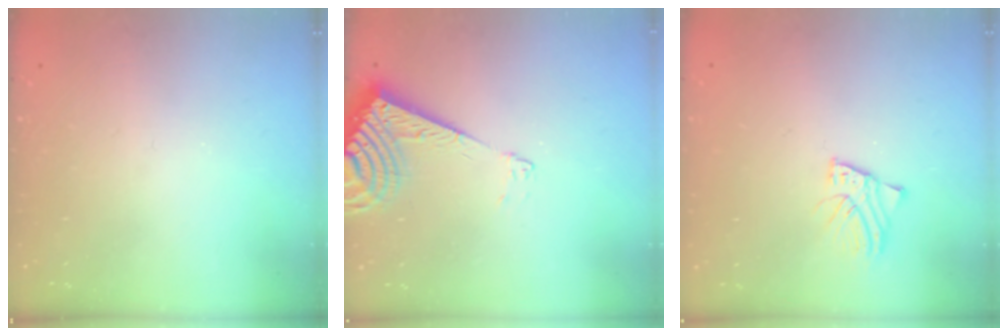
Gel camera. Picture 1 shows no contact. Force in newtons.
{"total": 10.1, "press": 10.0, "slide": 1.3}
{"total": 2.6, "press": 2.6, "slide": 0.1}